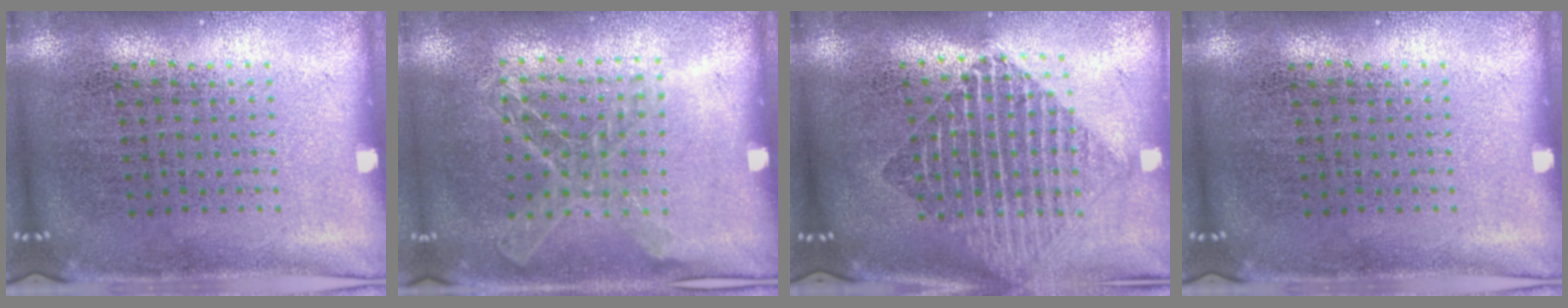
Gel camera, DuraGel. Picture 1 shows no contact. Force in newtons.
{"total": 1.2, "press": 1.1, "slide": 0.2}
{"total": 1.9, "press": 1.6, "slide": 1.1}
{"total": 0.0}